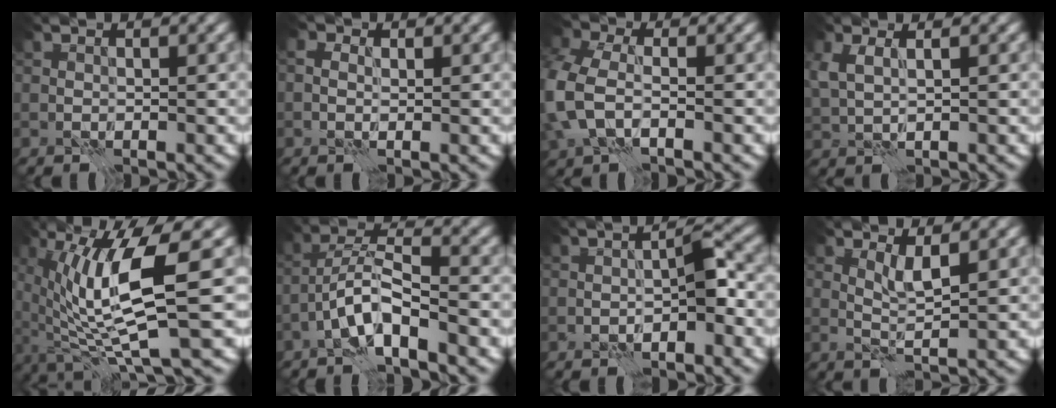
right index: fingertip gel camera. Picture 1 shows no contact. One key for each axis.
{"total": 1.2, "fx": 0.2, "fy": 0.8, "fz": 0.8, "tx": -0.013, "ty": 0.008, "tz": -0.003}
{"total": 6.4, "fx": -1.4, "fy": 4.2, "fz": 4.5, "tx": -0.139, "ty": -0.002, "tz": -0.036}
{"total": 2.4, "fx": 1.7, "fy": 0.4, "fz": 1.6, "tx": -0.038, "ty": 0.004, "tz": 0.037}
{"total": 8.8, "fx": 1.1, "fy": 1.1, "fz": 8.6, "tx": -0.150, "ty": -0.009, "tz": 0.024}
{"total": 4.4, "fx": -2.7, "fy": 0.5, "fz": 3.4, "tx": -0.063, "ty": 0.016, "tz": -0.058}
{"total": 2.4, "fx": -0.5, "fy": 0.4, "fz": 2.4, "tx": -0.034, "ty": 0.012, "tz": -0.013}
{"total": 2.0, "fx": 1.5, "fy": -0.5, "fz": 1.2, "tx": -0.022, "ty": -0.002, "tz": 0.030}